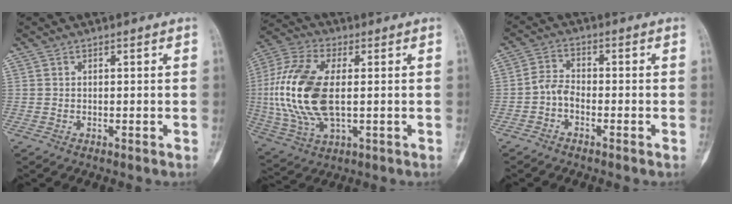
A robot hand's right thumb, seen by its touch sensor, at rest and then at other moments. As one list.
[{"total": 18.9, "force": [0.4, 9.9, 16.2], "torque": [-0.360, 0.000, 0.010]}, {"total": 3.6, "force": [-1.8, 2.0, 2.4], "torque": [-0.042, 0.022, -0.044]}]